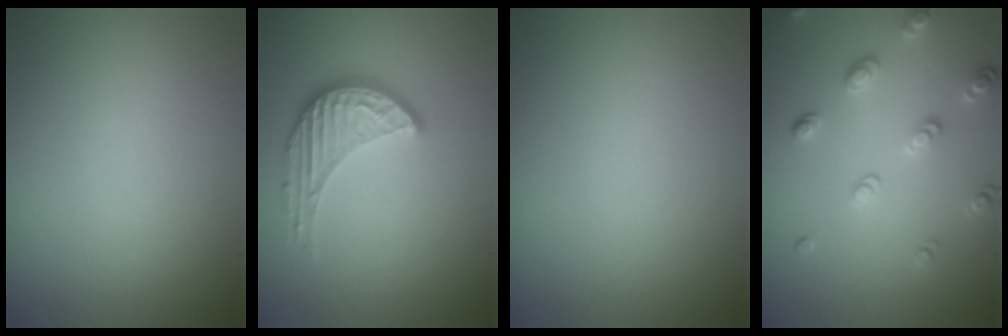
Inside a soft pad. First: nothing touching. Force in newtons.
{"total": 3.8, "press": 3.1, "slide": 2.2}
{"total": 0.0}
{"total": 2.6, "press": 2.6, "slide": 0.6}